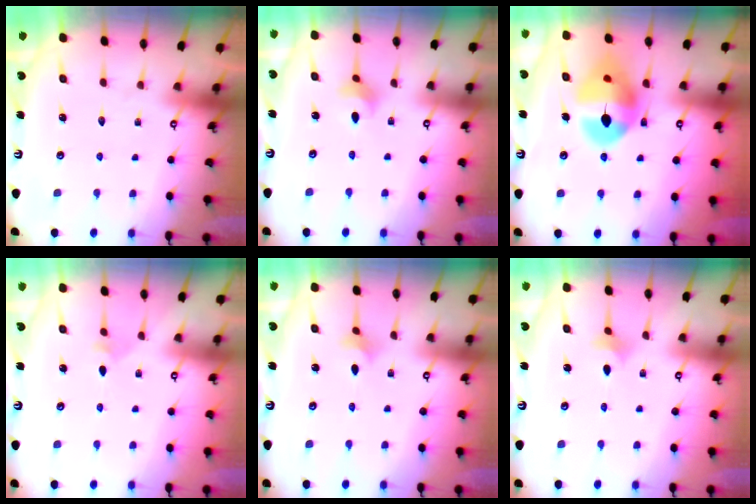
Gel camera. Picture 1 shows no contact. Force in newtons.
{"total": 3.2, "press": 3.1, "slide": 0.8}
{"total": 14.7, "press": 14.6, "slide": 1.6}
{"total": 2.3, "press": 2.3, "slide": 0.6}
{"total": 1.8, "press": 1.7, "slide": 0.5}
{"total": 2.8, "press": 2.7, "slide": 0.6}